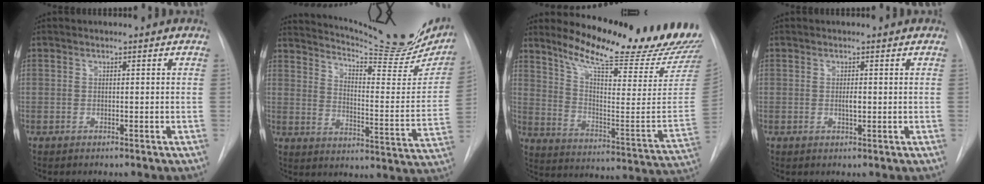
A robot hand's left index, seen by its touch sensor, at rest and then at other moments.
{"total": 23.3, "force": [20.8, 3.4, 10.0], "torque": [-0.151, -0.075, 0.263]}
{"total": 24.0, "force": [21.2, 1.5, 11.2], "torque": [-0.176, -0.103, 0.287]}
{"total": 1.0, "force": [0.1, 0.3, 1.0], "torque": [-0.017, -0.003, 0.001]}